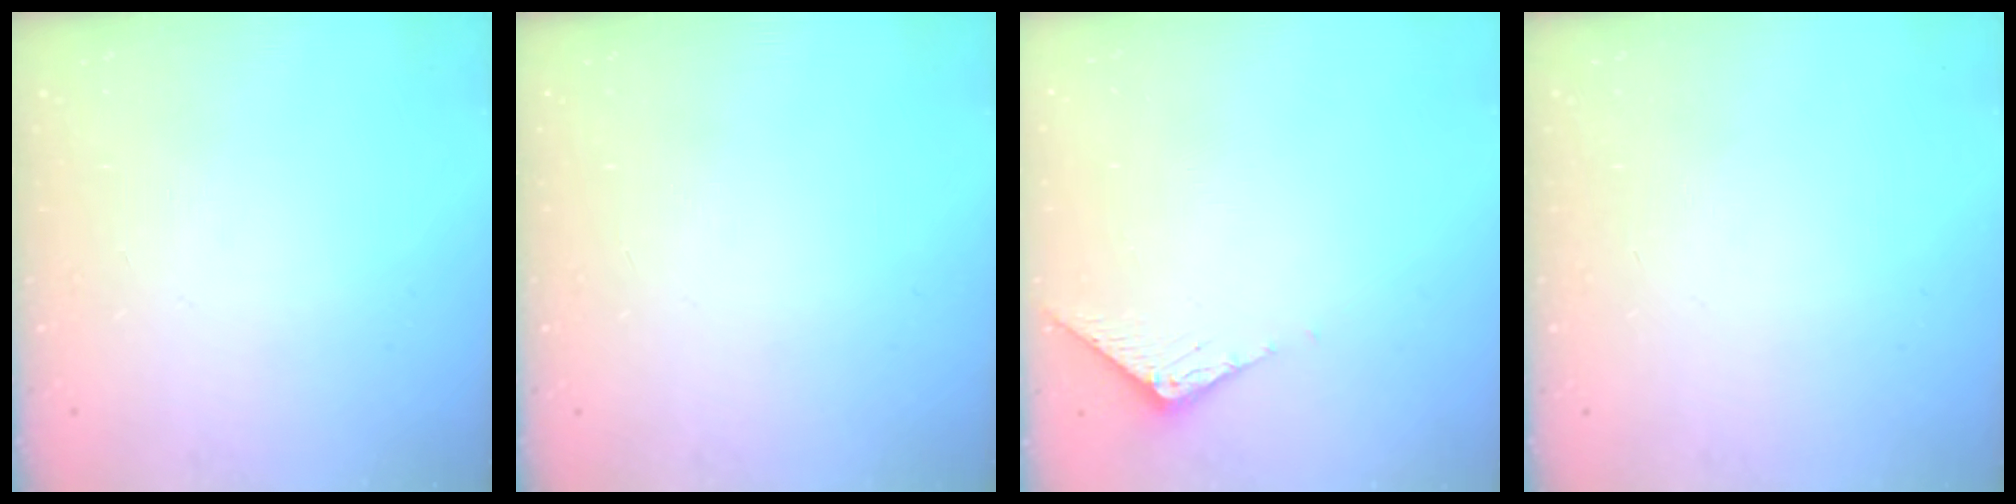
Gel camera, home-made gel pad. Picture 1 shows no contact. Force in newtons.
{"total": 0.0}
{"total": 3.4, "press": 3.4, "slide": 0.2}
{"total": 0.0}